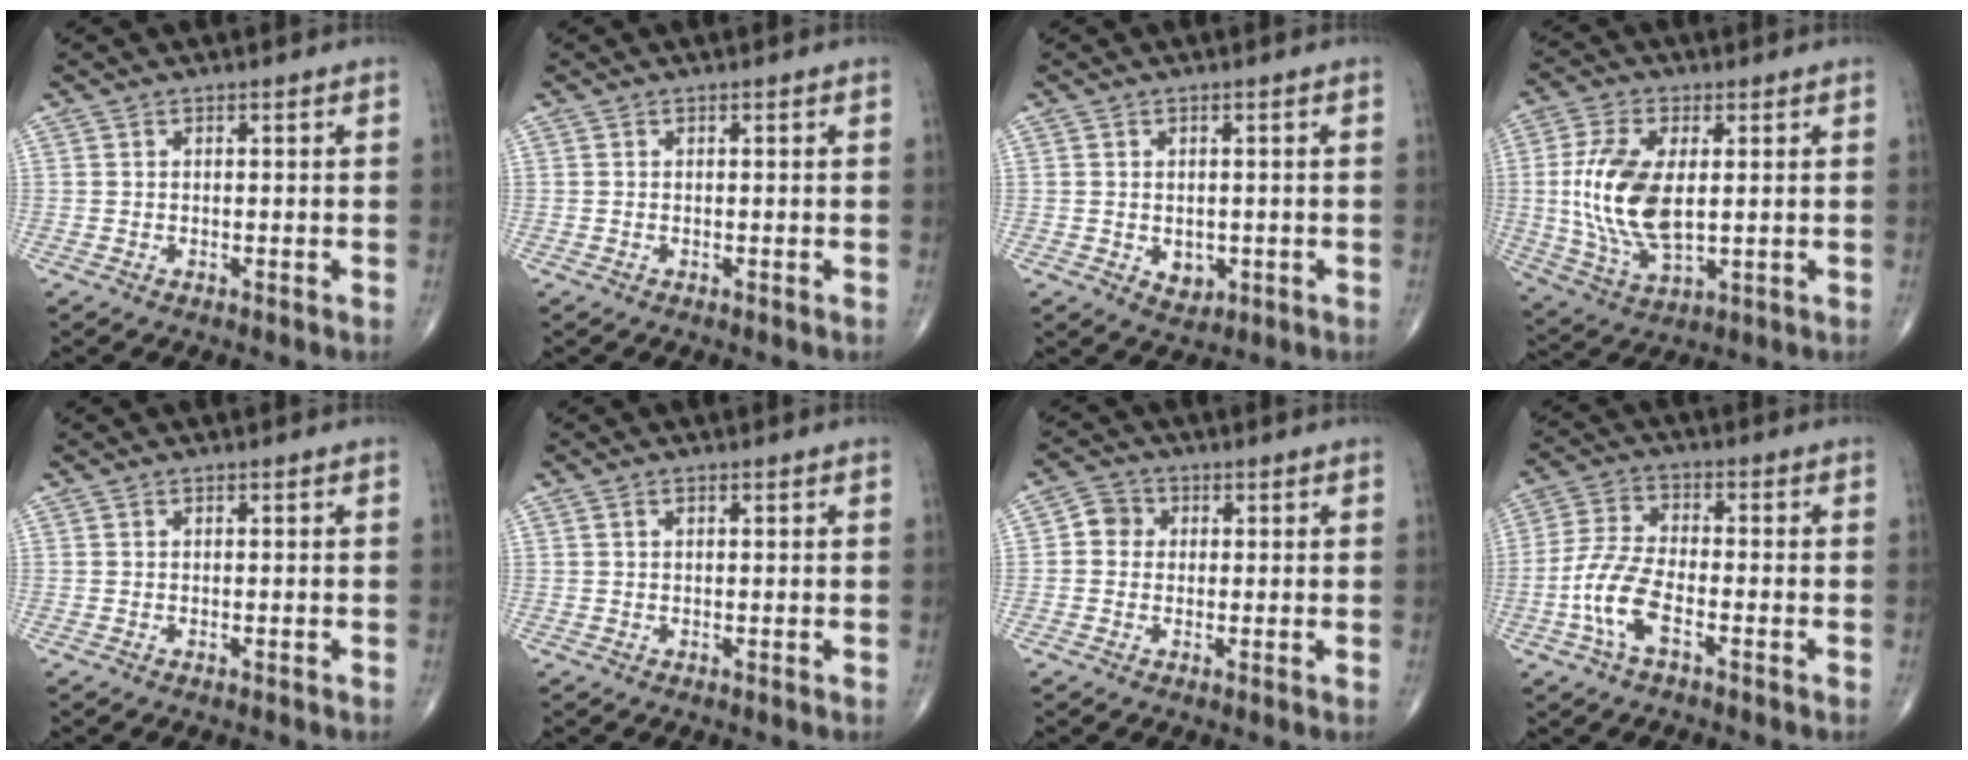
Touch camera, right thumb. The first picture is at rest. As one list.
[{"total": 0.0}, {"total": 3.5, "force": [-0.6, 2.6, 2.2], "torque": [-0.018, -0.002, 0.000]}, {"total": 14.9, "force": [1.1, 7.6, 12.8], "torque": [-0.263, -0.009, 0.028]}, {"total": 0.0}, {"total": 0.8, "force": [0.3, 0.5, 0.5], "torque": [-0.012, 0.004, 0.005]}, {"total": 4.0, "force": [0.3, 3.7, 1.4], "torque": [-0.005, 0.007, -0.004]}, {"total": 9.0, "force": [-3.5, 3.8, 7.4], "torque": [-0.169, 0.022, -0.070]}]